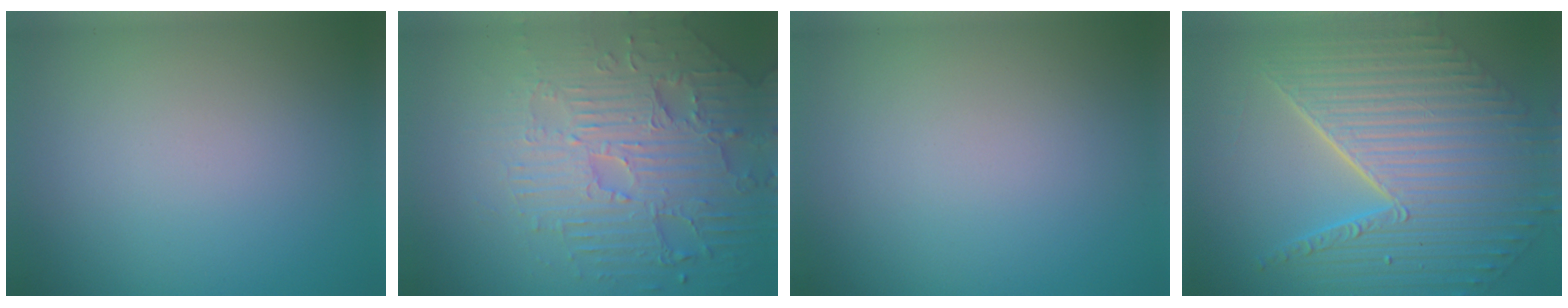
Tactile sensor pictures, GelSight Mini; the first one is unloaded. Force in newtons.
{"total": 6.9, "press": 5.3, "slide": 4.4}
{"total": 0.0}
{"total": 10.1, "press": 7.3, "slide": 6.9}